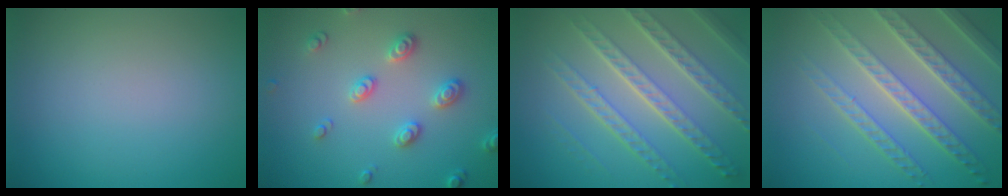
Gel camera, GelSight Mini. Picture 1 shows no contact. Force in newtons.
{"total": 2.9, "press": 2.7, "slide": 1.1}
{"total": 7.1, "press": 5.0, "slide": 5.0}
{"total": 7.2, "press": 5.4, "slide": 4.8}